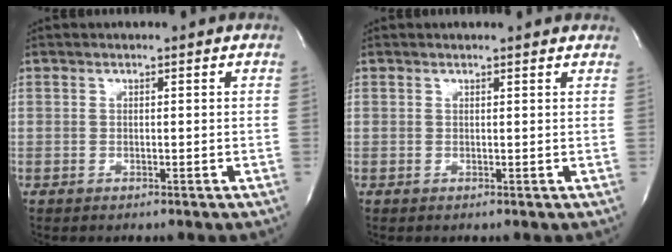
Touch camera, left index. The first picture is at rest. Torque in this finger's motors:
{"motor_torque": [0.41, -0.52, 0.05, 0.00]}